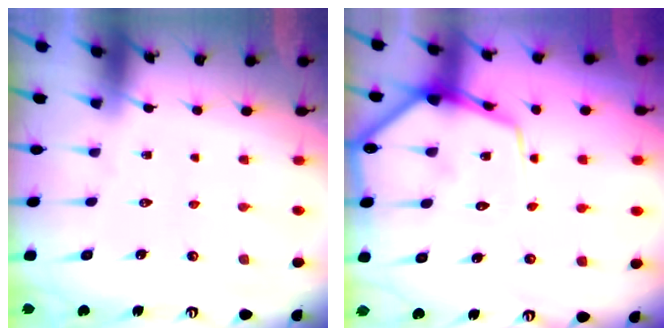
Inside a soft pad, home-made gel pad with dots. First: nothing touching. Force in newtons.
{"total": 12.3, "press": 12.2, "slide": 1.1}